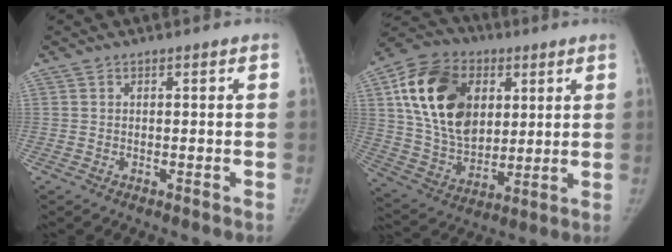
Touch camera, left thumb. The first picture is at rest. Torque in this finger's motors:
{"motor_torque": [0.16, 0.64, 1.77, -1.01, 0.42]}